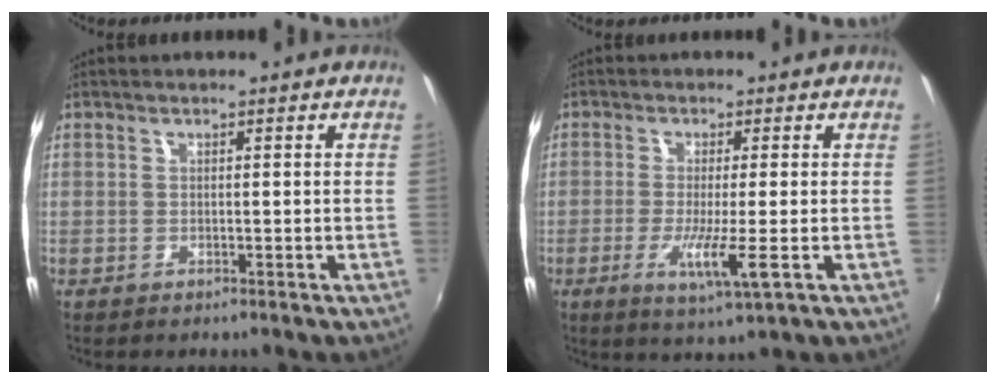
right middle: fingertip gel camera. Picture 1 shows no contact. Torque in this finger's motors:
{"motor_torque": [1.51, -0.63, 0.47, 0.14]}